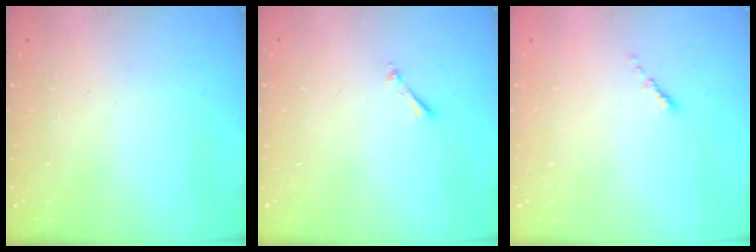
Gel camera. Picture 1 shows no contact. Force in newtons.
{"total": 0.6, "press": 0.6, "slide": 0.2}
{"total": 0.6, "press": 0.5, "slide": 0.2}